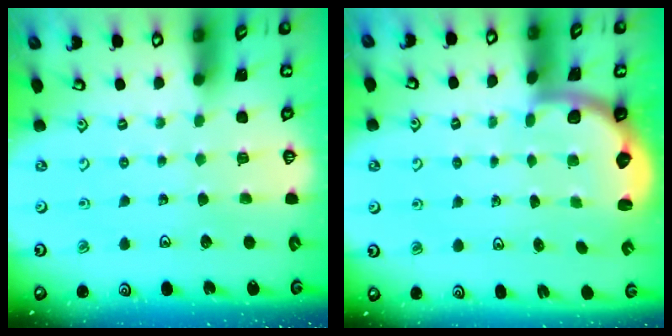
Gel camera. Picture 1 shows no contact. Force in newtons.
{"total": 2.1, "press": 1.9, "slide": 0.8}